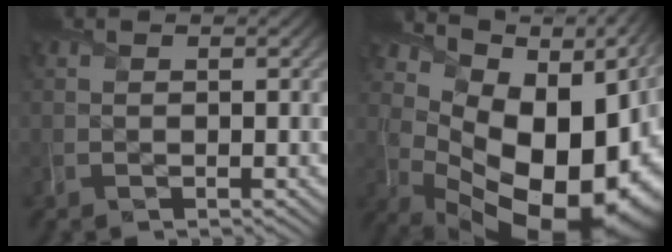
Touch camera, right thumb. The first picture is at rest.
{"total": 19.3, "force": [1.5, 12.5, 14.6], "torque": [-0.191, -0.032, 0.079]}